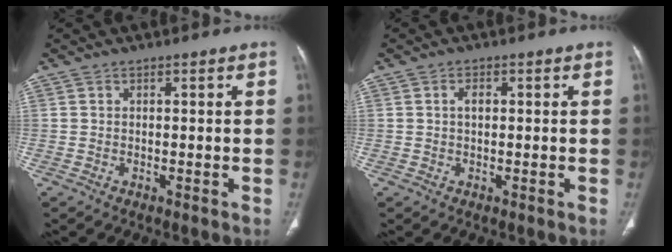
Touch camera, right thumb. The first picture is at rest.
{"total": 1.8, "force": [0.3, 1.0, 1.5], "torque": [-0.027, 0.005, 0.005]}